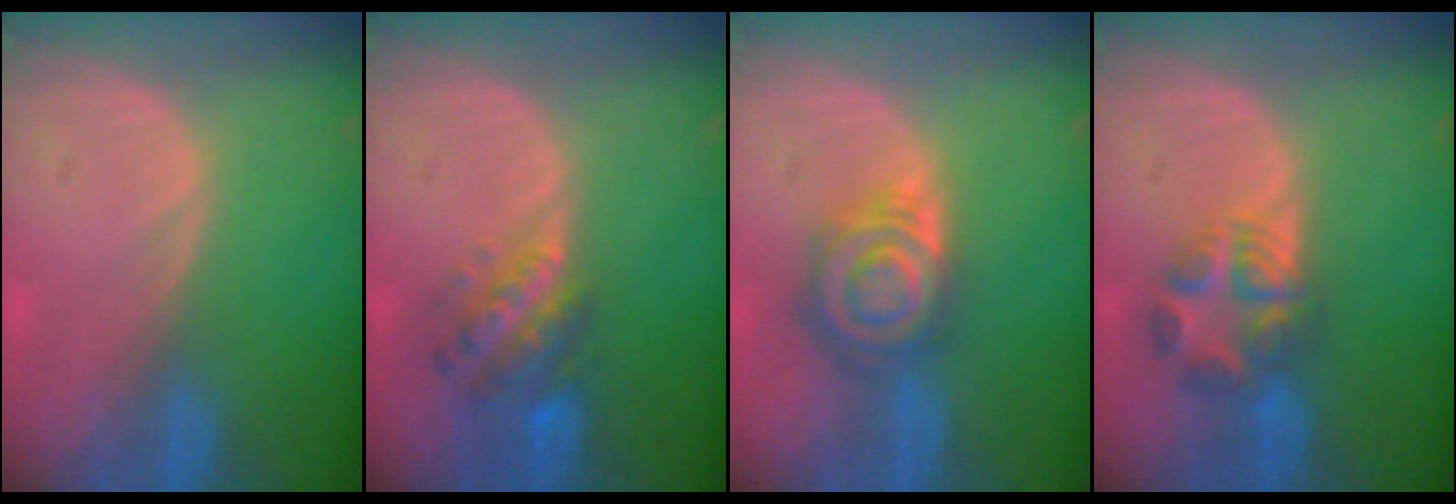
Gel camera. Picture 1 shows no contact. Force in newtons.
{"total": 5.9, "press": 5.7, "slide": 1.2}
{"total": 8.0, "press": 7.0, "slide": 3.9}
{"total": 6.0, "press": 6.0, "slide": 0.5}